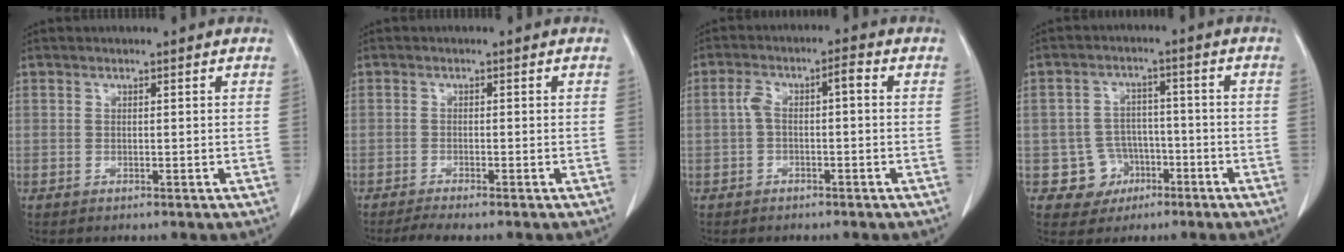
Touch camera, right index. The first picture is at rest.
{"total": 3.1, "force": [-2.6, -0.3, 1.6], "torque": [-0.027, -0.007, -0.045]}
{"total": 4.4, "force": [0.0, 1.4, 4.1], "torque": [-0.084, 0.029, 0.001]}
{"total": 5.9, "force": [-2.4, 5.3, 0.5], "torque": [0.002, 0.015, -0.031]}